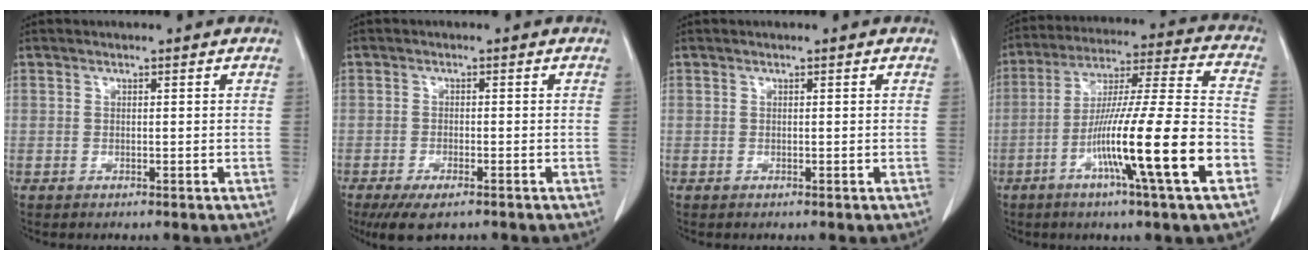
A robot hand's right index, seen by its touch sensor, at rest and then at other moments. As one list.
[{"total": 5.6, "force": [-4.0, 1.6, 3.6], "torque": [-0.065, -0.014, -0.064]}, {"total": 0.0}, {"total": 19.1, "force": [-7.4, -0.5, 17.6], "torque": [-0.301, -0.015, -0.128]}]